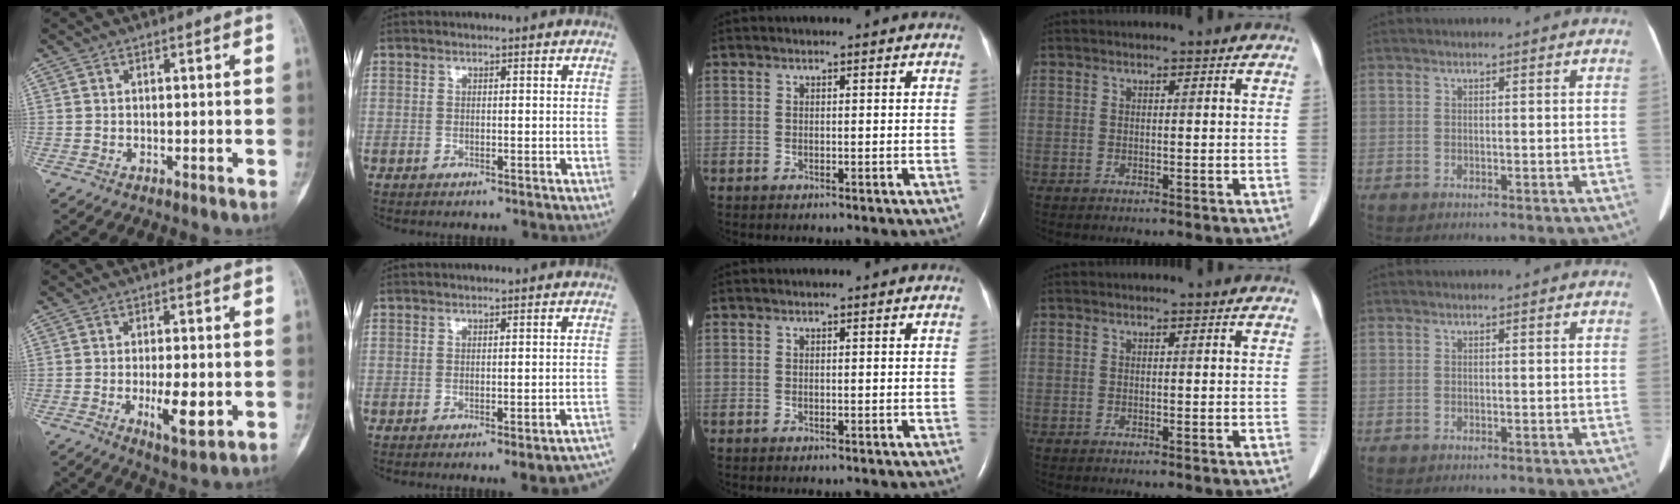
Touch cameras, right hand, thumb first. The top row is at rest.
{"thumb": {"total": 7.3, "force": [-1.4, 2.5, 6.7], "torque": [-0.106, -0.014, -0.018]}, "index": {"total": 8.0, "force": [-7.2, 0.3, 3.4], "torque": [-0.023, -0.001, -0.078]}}